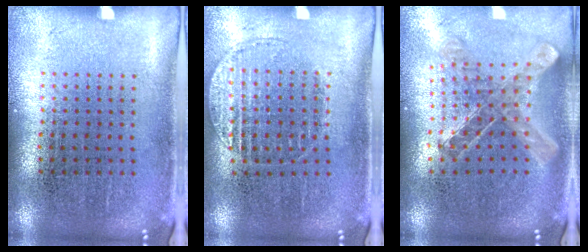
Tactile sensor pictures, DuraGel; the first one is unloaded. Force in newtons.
{"total": 1.1, "press": 1.1, "slide": 0.2}
{"total": 1.0, "press": 1.0, "slide": 0.1}